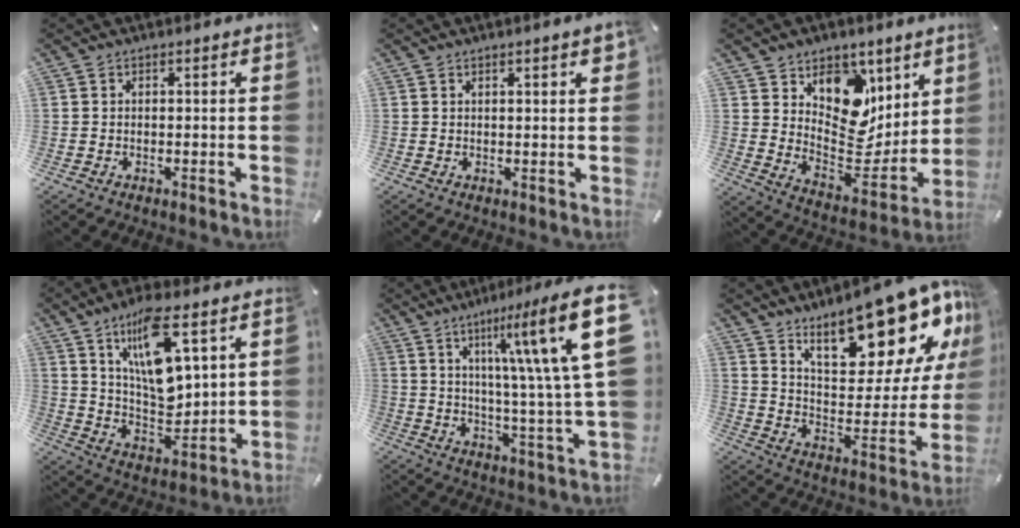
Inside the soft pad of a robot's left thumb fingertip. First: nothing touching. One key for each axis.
{"total": 2.2, "fx": 1.2, "fy": 0.2, "fz": 1.8, "tx": -0.036, "ty": 0.000, "tz": 0.019}
{"total": 13.1, "fx": 6.1, "fy": 10.6, "fz": 4.9, "tx": -0.035, "ty": -0.073, "tz": 0.111}
{"total": 15.6, "fx": 8.0, "fy": 6.7, "fz": 11.6, "tx": -0.221, "ty": -0.034, "tz": 0.132}
{"total": 24.2, "fx": 9.2, "fy": 4.8, "fz": 21.8, "tx": -0.312, "ty": -0.056, "tz": 0.136}
{"total": 23.3, "fx": 16.8, "fy": 9.0, "fz": 13.4, "tx": -0.171, "ty": -0.122, "tz": 0.280}